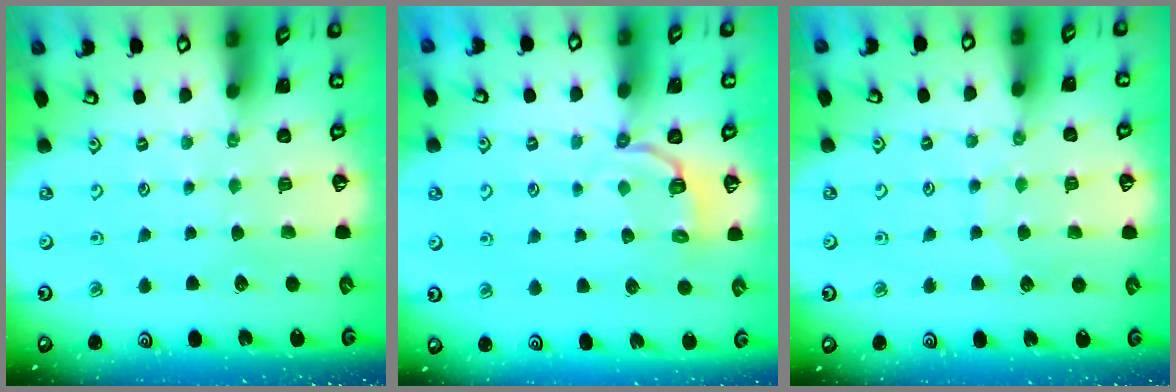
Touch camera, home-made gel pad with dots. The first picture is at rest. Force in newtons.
{"total": 3.1, "press": 1.5, "slide": 2.7}
{"total": 5.0, "press": 4.9, "slide": 0.4}